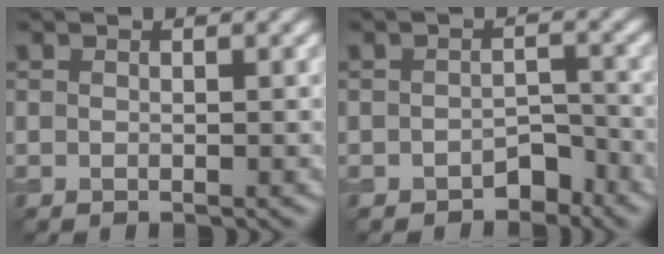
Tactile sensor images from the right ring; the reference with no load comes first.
{"total": 2.2, "force": [-1.5, 1.3, 1.0], "torque": [-0.012, 0.007, -0.020]}